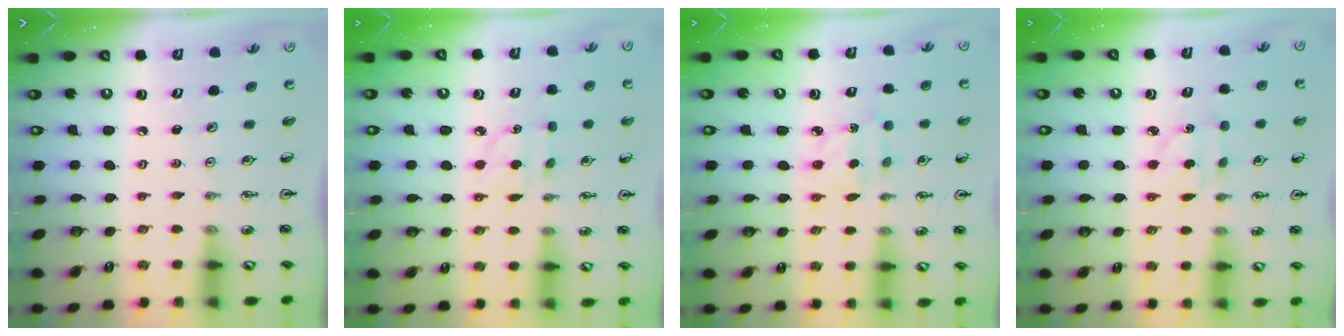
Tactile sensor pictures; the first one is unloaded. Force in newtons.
{"total": 6.0, "press": 6.0, "slide": 0.6}
{"total": 2.8, "press": 2.8, "slide": 0.4}
{"total": 3.3, "press": 3.3, "slide": 0.4}